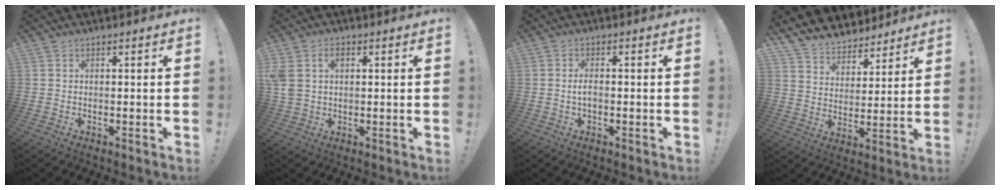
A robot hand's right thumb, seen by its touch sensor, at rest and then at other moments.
{"total": 6.0, "force": [1.7, 4.3, 3.8], "torque": [-0.080, 0.003, 0.031]}
{"total": 2.4, "force": [-0.6, 1.0, 2.1], "torque": [-0.045, 0.001, -0.013]}
{"total": 7.7, "force": [6.4, 4.3, 0.7], "torque": [-0.022, -0.065, 0.127]}